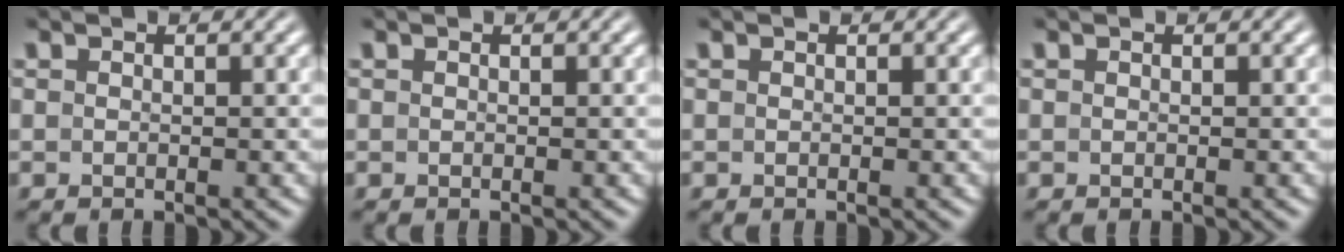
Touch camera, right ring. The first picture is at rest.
{"total": 0.0}
{"total": 0.0}
{"total": 0.0}